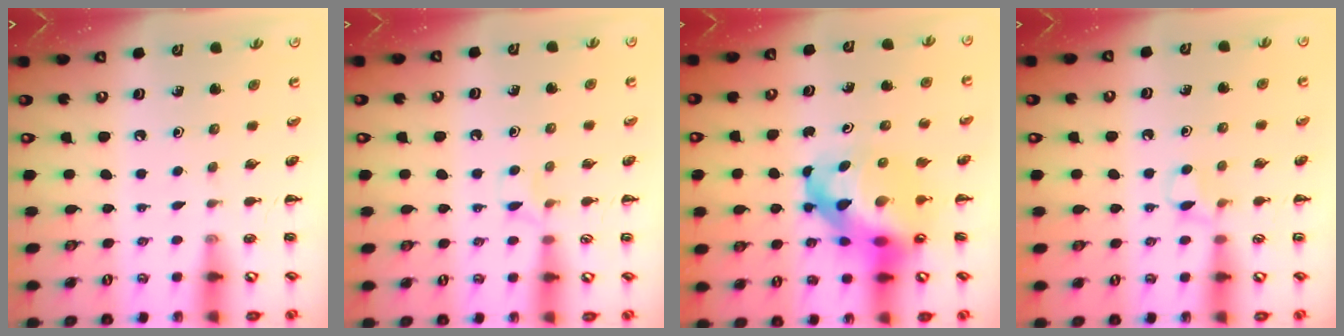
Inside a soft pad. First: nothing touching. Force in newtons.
{"total": 5.6, "press": 5.3, "slide": 1.8}
{"total": 15.2, "press": 14.7, "slide": 3.9}
{"total": 5.5, "press": 5.2, "slide": 1.9}